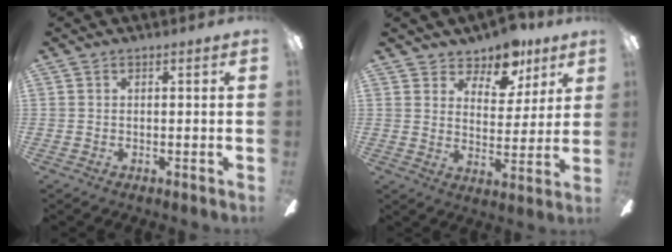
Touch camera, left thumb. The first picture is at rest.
{"total": 9.4, "force": [7.6, 4.7, 3.1], "torque": [-0.055, -0.049, 0.138]}